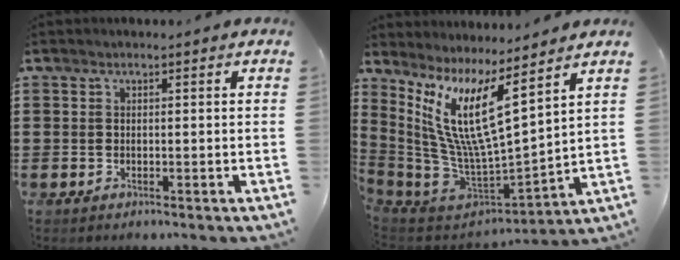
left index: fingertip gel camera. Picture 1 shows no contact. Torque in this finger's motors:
{"motor_torque": [1.68, 0.46, 1.05, 0.21]}